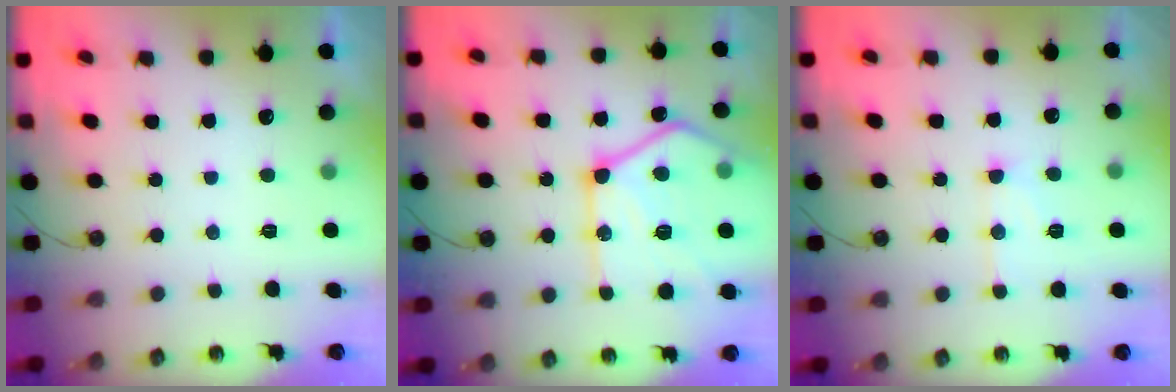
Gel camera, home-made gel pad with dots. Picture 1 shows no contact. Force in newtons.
{"total": 24.6, "press": 24.5, "slide": 2.8}
{"total": 10.5, "press": 10.5, "slide": 1.0}